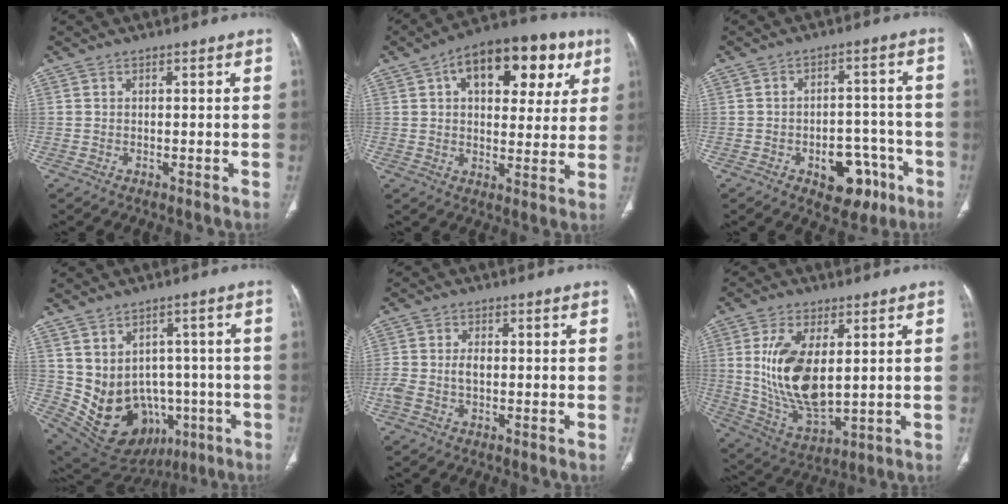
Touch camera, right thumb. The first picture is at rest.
{"total": 19.1, "force": [7.6, 10.5, 14.0], "torque": [-0.153, 0.008, 0.104]}
{"total": 10.4, "force": [-5.0, 6.4, 6.5], "torque": [-0.050, 0.043, -0.059]}
{"total": 16.5, "force": [-3.1, 13.8, 8.5], "torque": [-0.116, 0.032, -0.008]}
{"total": 4.2, "force": [-0.6, 2.5, 3.3], "torque": [-0.086, 0.018, -0.010]}
{"total": 15.5, "force": [2.3, 7.7, 13.2], "torque": [-0.250, -0.021, 0.058]}